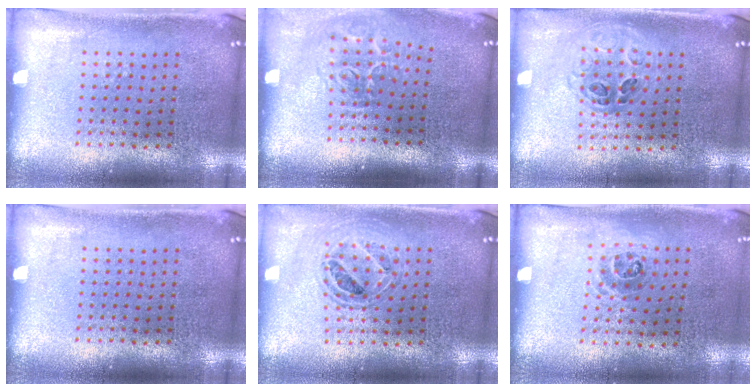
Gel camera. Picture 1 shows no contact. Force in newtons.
{"total": 2.0, "press": 1.3, "slide": 1.5}
{"total": 1.1, "press": 1.0, "slide": 0.6}
{"total": 0.0}
{"total": 0.8, "press": 0.8, "slide": 0.1}
{"total": 1.0, "press": 0.6, "slide": 0.7}